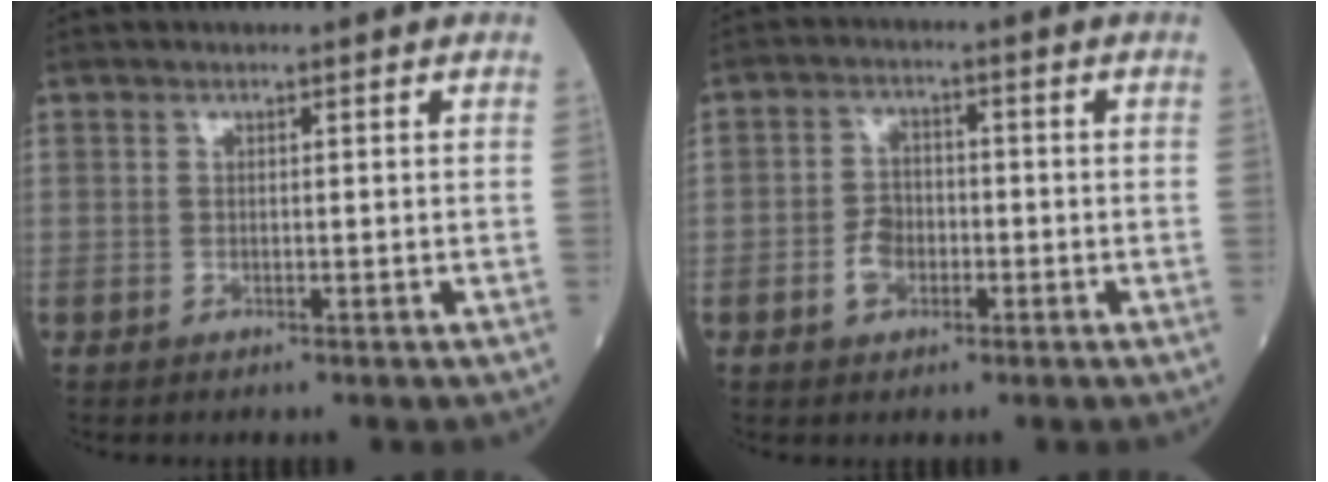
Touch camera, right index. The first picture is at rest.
{"total": 4.2, "force": [-1.5, 3.1, 2.5], "torque": [-0.048, 0.010, -0.027]}